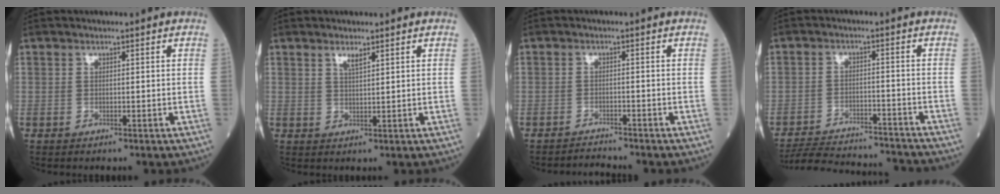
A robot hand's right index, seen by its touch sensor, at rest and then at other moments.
{"total": 1.7, "force": [1.2, 0.2, 1.2], "torque": [-0.025, -0.002, 0.025]}
{"total": 2.3, "force": [-2.1, -0.8, -0.5], "torque": [0.005, -0.017, -0.032]}
{"total": 14.1, "force": [-13.7, 1.5, 2.9], "torque": [-0.058, 0.003, -0.196]}